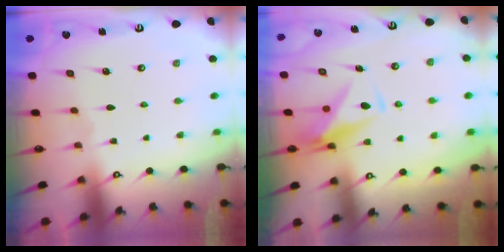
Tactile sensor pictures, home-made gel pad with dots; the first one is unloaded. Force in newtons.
{"total": 8.8, "press": 8.8, "slide": 0.8}